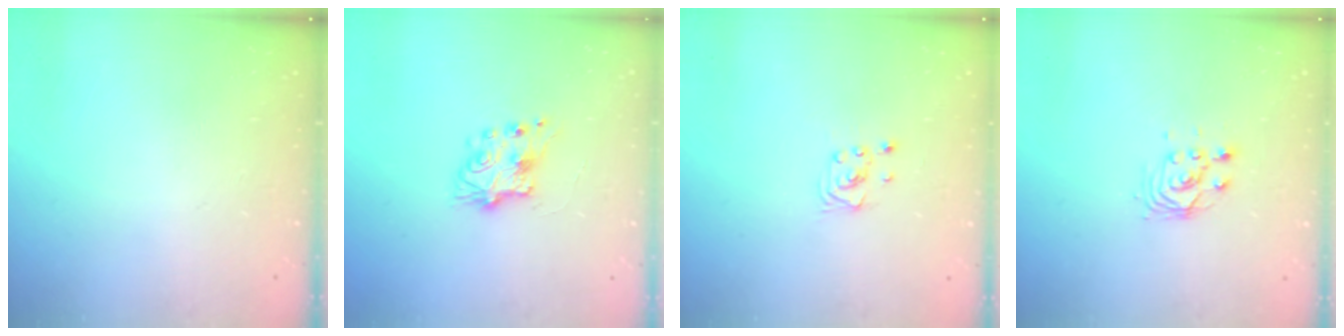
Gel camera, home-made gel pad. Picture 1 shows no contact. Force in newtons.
{"total": 7.8, "press": 7.8, "slide": 0.3}
{"total": 2.0, "press": 2.0, "slide": 0.1}
{"total": 4.4, "press": 4.4, "slide": 0.2}